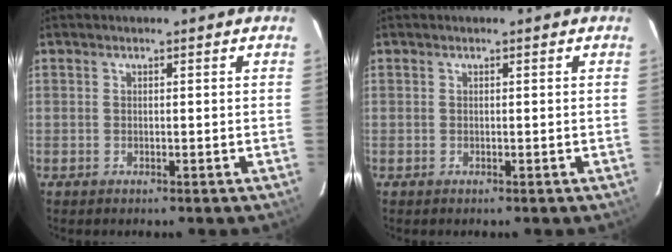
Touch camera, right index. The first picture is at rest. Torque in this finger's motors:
{"motor_torque": [0.07, 0.08, 0.00, 0.01]}